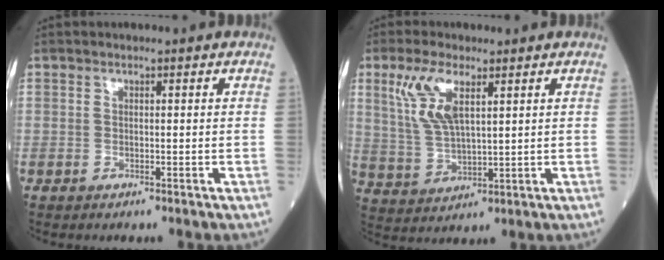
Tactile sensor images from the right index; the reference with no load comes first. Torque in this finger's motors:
{"motor_torque": [0.24, 0.17, 0.20, 0.11]}